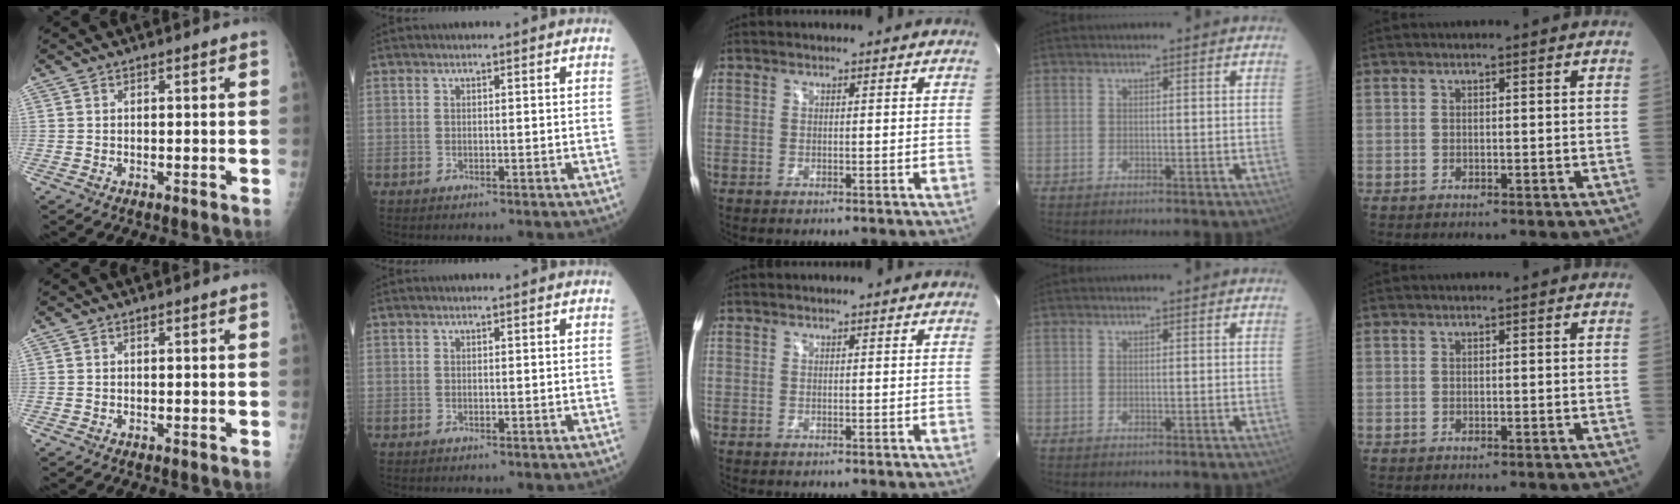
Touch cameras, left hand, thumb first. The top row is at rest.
{}